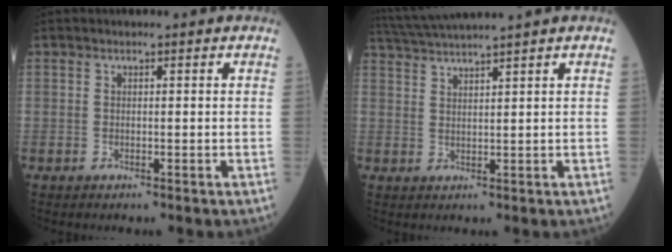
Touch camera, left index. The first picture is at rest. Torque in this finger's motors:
{"motor_torque": [-0.31, -0.80, 0.23, 0.07]}